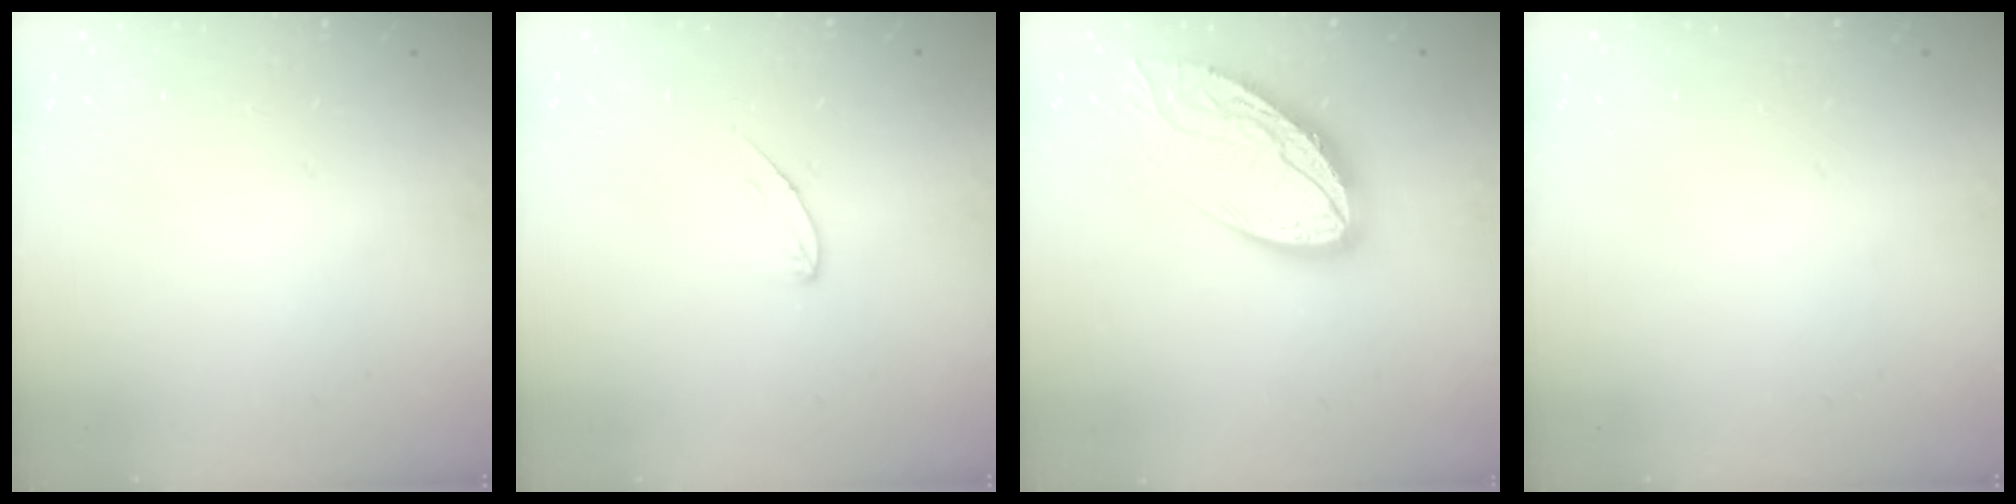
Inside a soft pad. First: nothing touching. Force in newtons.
{"total": 5.3, "press": 5.3, "slide": 0.5}
{"total": 16.8, "press": 16.7, "slide": 1.7}
{"total": 0.0}